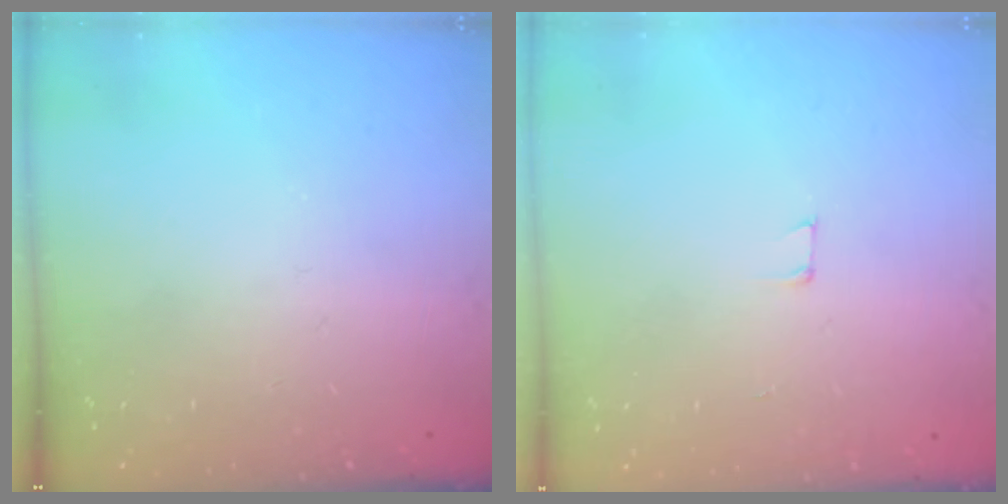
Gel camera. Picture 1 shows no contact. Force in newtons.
{"total": 2.9, "press": 2.9, "slide": 0.2}